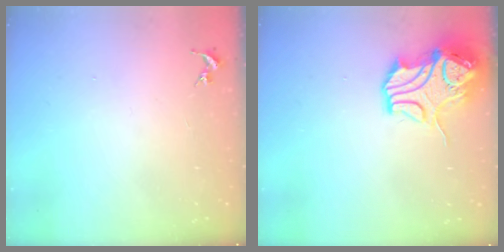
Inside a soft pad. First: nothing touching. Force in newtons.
{"total": 13.6, "press": 13.4, "slide": 2.1}